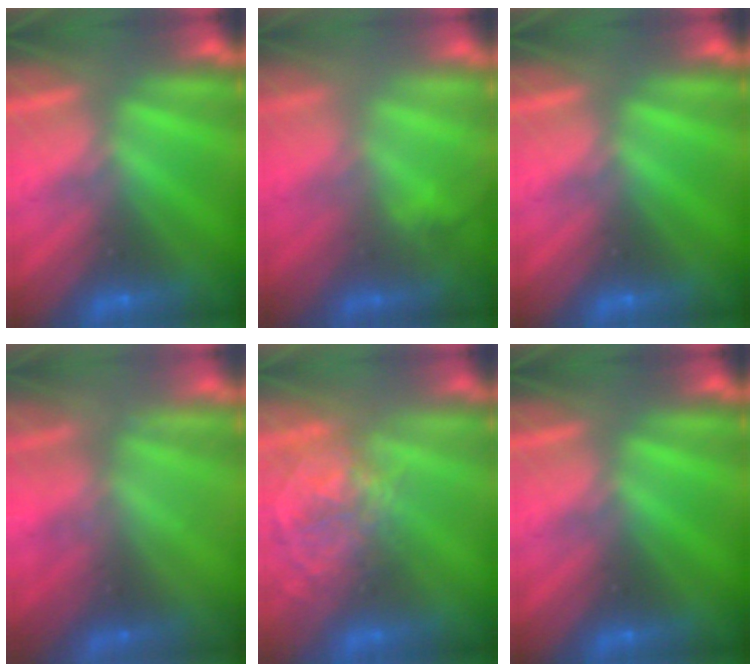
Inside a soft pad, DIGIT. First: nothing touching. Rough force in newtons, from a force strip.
{"total": 2.9}
{"total": 0.0}
{"total": 2.1}
{"total": 3.6}
{"total": 0.0}